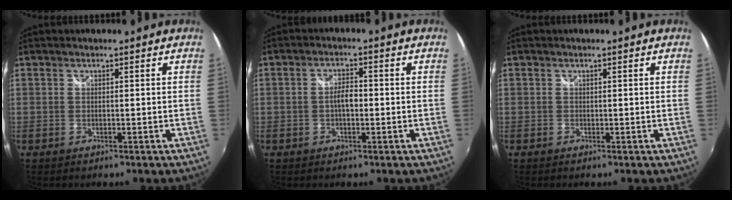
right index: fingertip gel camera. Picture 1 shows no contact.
{"total": 3.1, "force": [-0.6, 1.4, 2.7], "torque": [-0.051, 0.006, -0.011]}
{"total": 0.0}